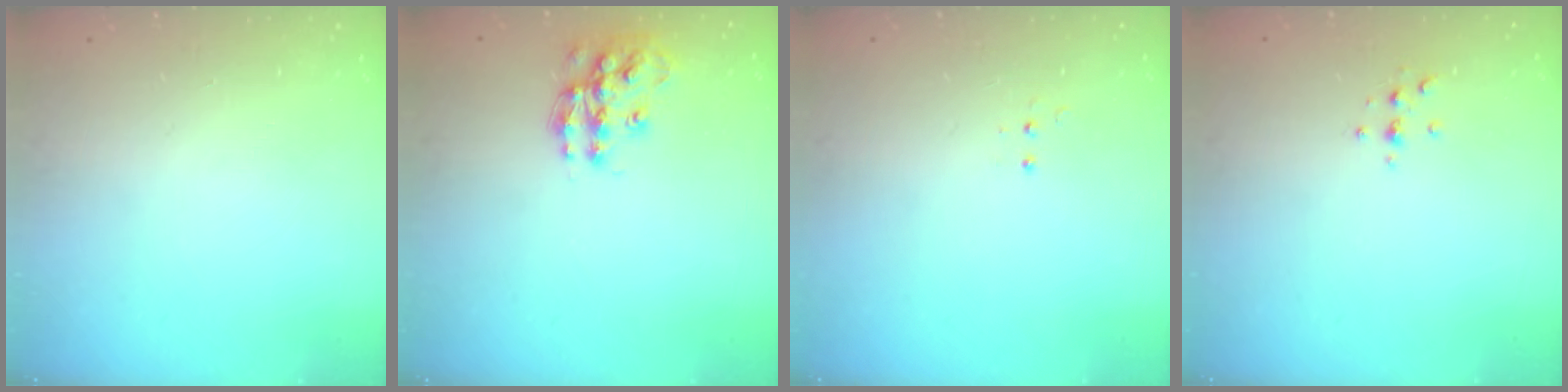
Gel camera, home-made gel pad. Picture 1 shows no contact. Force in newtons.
{"total": 13.3, "press": 13.3, "slide": 0.7}
{"total": 3.4, "press": 3.3, "slide": 0.7}
{"total": 2.3, "press": 2.3, "slide": 0.2}